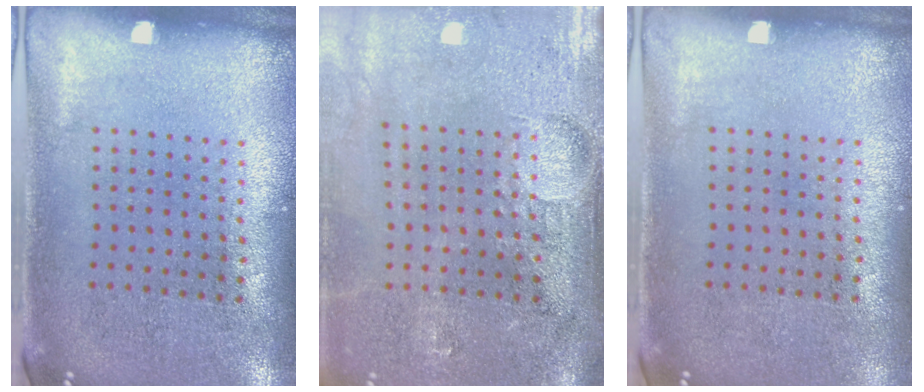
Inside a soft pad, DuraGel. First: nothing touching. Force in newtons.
{"total": 4.5, "press": 3.8, "slide": 2.4}
{"total": 0.0}